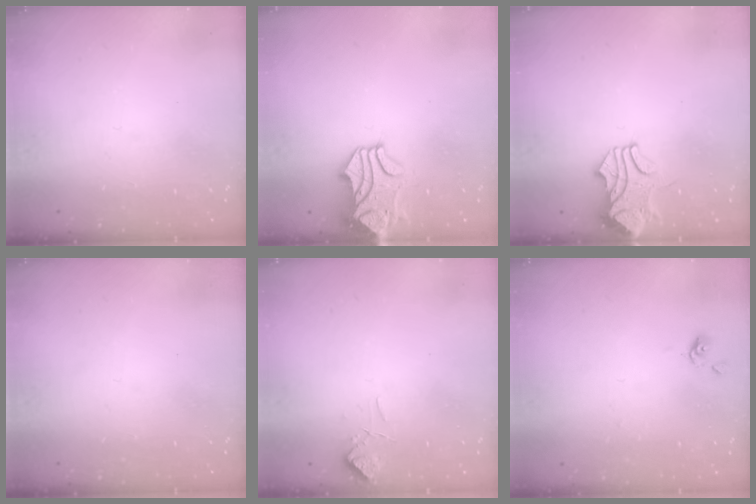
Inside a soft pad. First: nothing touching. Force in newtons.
{"total": 1.9, "press": 1.4, "slide": 1.3}
{"total": 1.9, "press": 1.8, "slide": 0.8}
{"total": 0.0}
{"total": 1.0, "press": 0.6, "slide": 0.8}
{"total": 0.0}